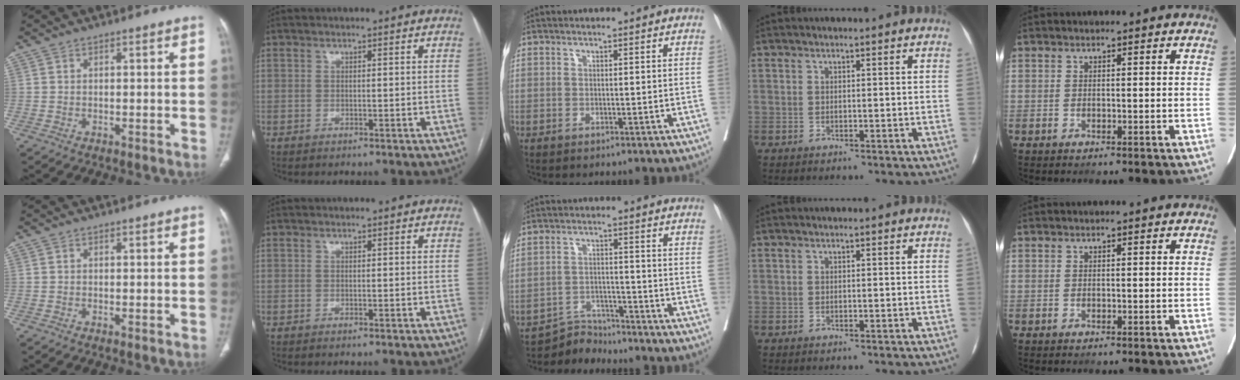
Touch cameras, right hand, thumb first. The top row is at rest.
{"middle": {"total": 4.1, "force": [-3.9, 0.5, -1.2], "torque": [0.024, 0.003, -0.066]}}